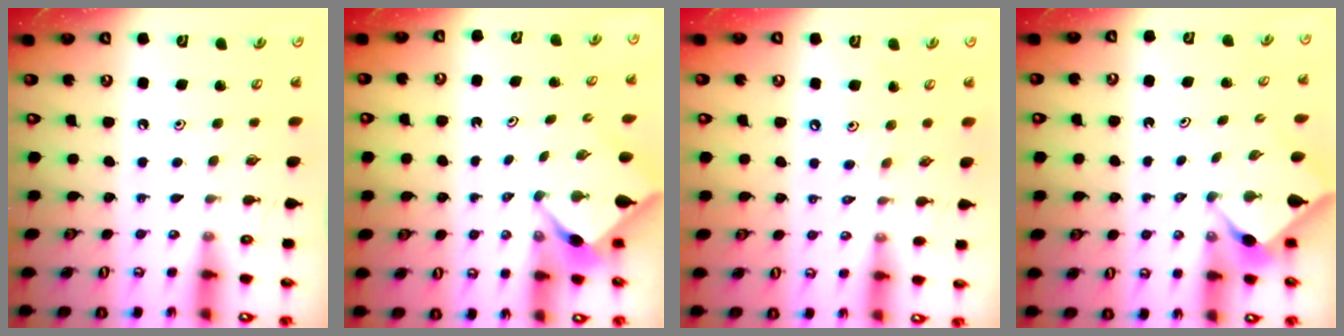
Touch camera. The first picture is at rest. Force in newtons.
{"total": 2.6, "press": 2.5, "slide": 0.3}
{"total": 1.6, "press": 1.6, "slide": 0.1}
{"total": 3.1, "press": 3.1, "slide": 0.4}